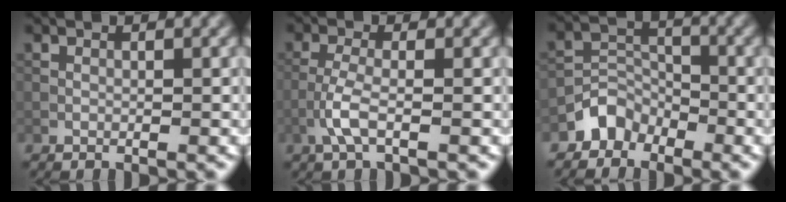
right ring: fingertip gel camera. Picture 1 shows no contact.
{"total": 2.6, "force": [-1.1, 0.6, 2.3], "torque": [-0.051, 0.005, -0.031]}
{"total": 2.9, "force": [-2.3, 1.8, 0.4], "torque": [0.002, 0.011, -0.047]}